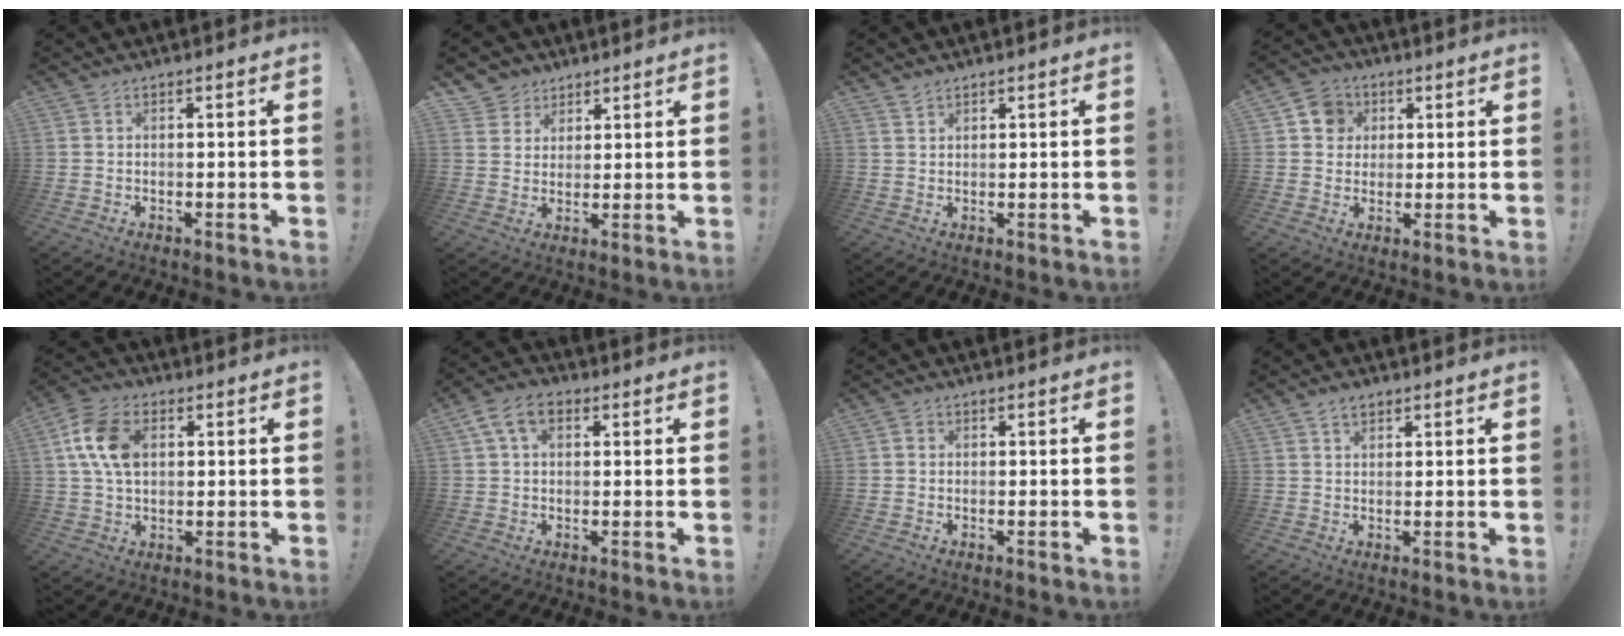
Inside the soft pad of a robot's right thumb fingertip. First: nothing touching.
{"total": 5.7, "force": [3.5, 4.5, 0.3], "torque": [-0.011, -0.027, 0.072]}
{"total": 1.6, "force": [1.5, 0.5, 0.3], "torque": [-0.003, -0.008, 0.028]}
{"total": 8.0, "force": [2.0, 7.5, 2.1], "torque": [-0.025, -0.001, 0.043]}
{"total": 12.3, "force": [2.7, 8.1, 8.8], "torque": [-0.159, 0.007, 0.052]}
{"total": 8.0, "force": [2.9, 5.1, 5.4], "torque": [-0.096, 0.011, 0.060]}
{"total": 0.8, "force": [0.0, 0.8, 0.2], "torque": [0.005, -0.001, -0.002]}
{"total": 3.1, "force": [2.0, 1.8, 1.5], "torque": [-0.021, -0.006, 0.036]}